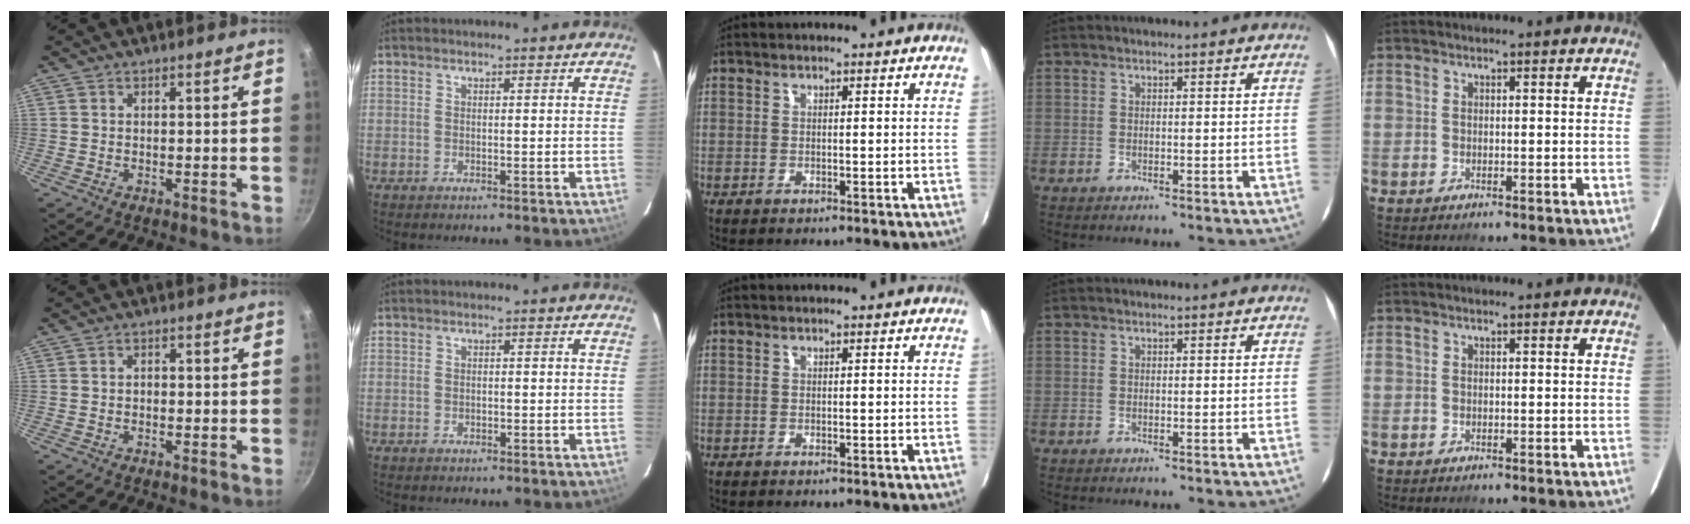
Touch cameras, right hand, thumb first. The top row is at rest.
{"thumb": {"total": 0.9, "force": [-0.3, 0.7, 0.5], "torque": [-0.009, 0.004, -0.006]}, "index": {"total": 0.7, "force": [-0.2, 0.6, 0.2], "torque": [-0.002, 0.000, -0.002]}}